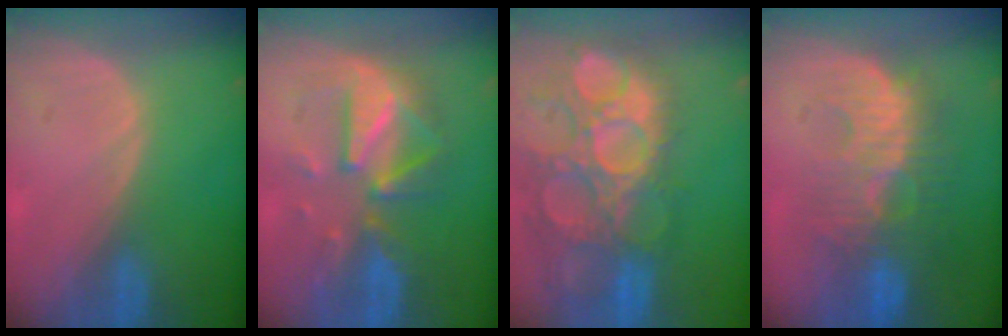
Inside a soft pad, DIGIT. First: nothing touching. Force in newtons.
{"total": 8.8, "press": 8.8, "slide": 0.4}
{"total": 15.1, "press": 12.6, "slide": 8.3}
{"total": 9.6, "press": 9.3, "slide": 2.2}